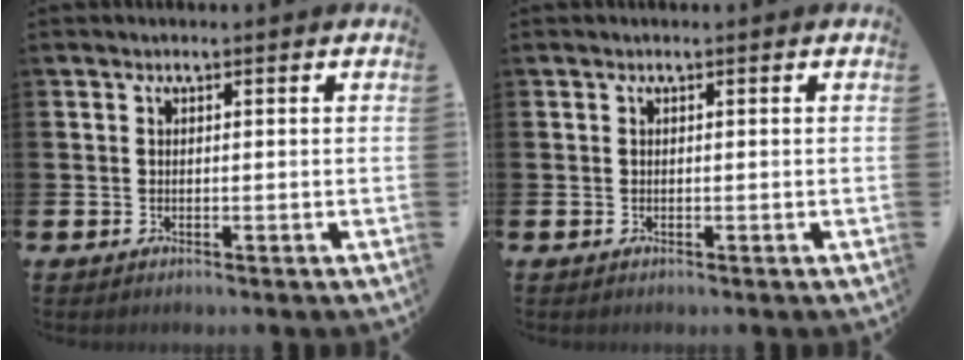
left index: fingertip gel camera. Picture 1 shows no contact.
{"total": 0.0}